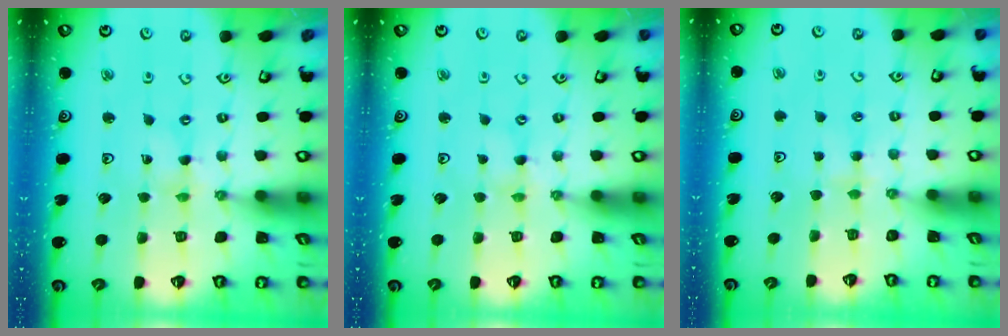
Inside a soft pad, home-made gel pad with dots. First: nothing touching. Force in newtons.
{"total": 0.6, "press": 0.6, "slide": 0.2}
{"total": 2.5, "press": 2.5, "slide": 0.4}